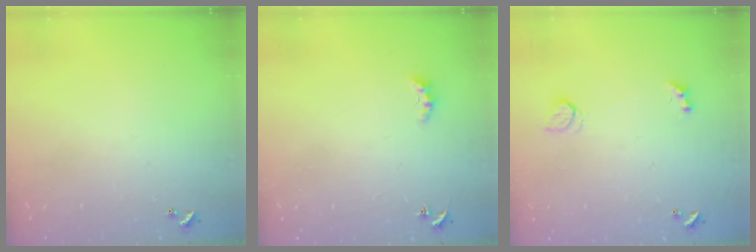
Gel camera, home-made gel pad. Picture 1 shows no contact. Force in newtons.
{"total": 2.4, "press": 2.4, "slide": 0.6}
{"total": 2.3, "press": 1.9, "slide": 1.1}